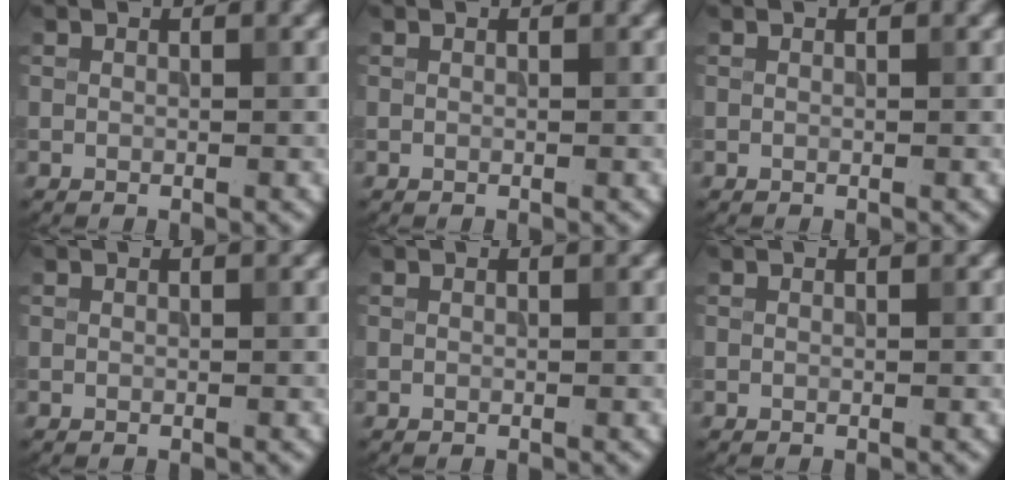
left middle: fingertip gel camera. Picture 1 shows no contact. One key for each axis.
{"total": 0.0}
{"total": 0.0}
{"total": 0.0}
{"total": 0.0}
{"total": 0.0}